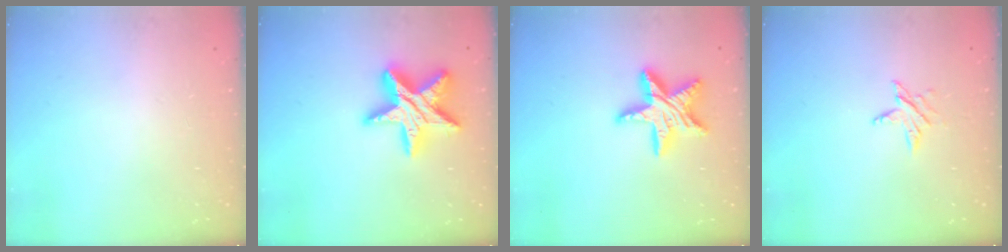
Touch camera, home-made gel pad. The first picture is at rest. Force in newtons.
{"total": 17.9, "press": 17.9, "slide": 1.1}
{"total": 14.8, "press": 14.8, "slide": 1.3}
{"total": 3.9, "press": 3.9, "slide": 0.5}